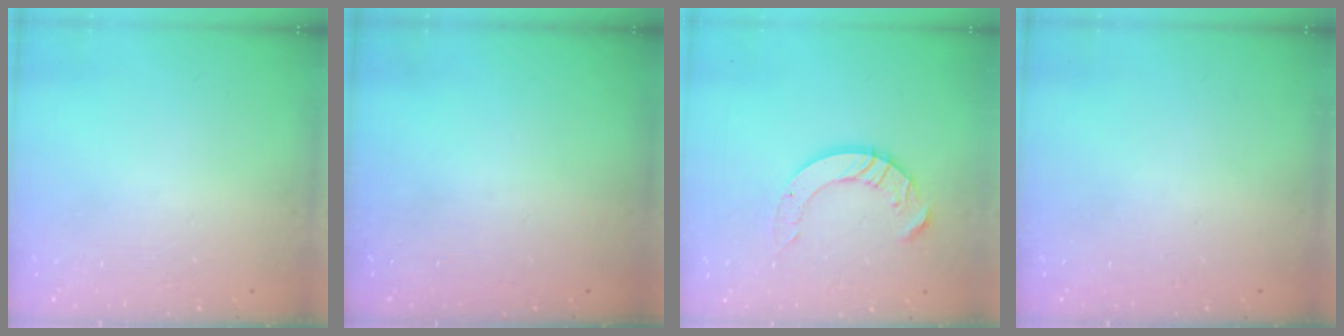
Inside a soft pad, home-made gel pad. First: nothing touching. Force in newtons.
{"total": 0.0}
{"total": 8.3, "press": 8.3, "slide": 0.8}
{"total": 0.0}